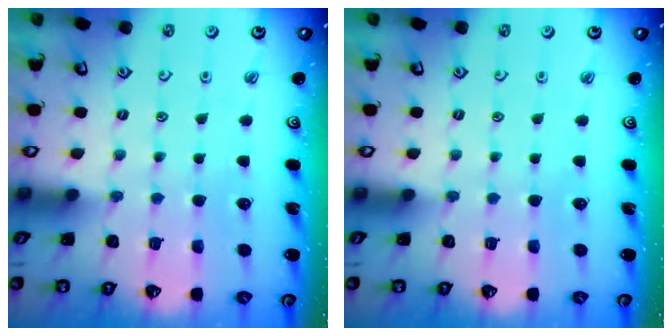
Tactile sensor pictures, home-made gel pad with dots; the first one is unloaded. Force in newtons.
{"total": 0.0}